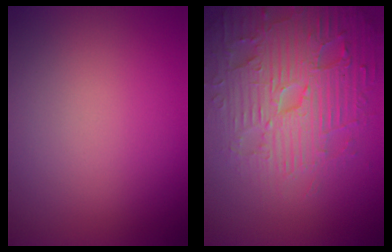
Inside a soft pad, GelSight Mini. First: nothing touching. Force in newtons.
{"total": 6.0, "press": 5.9, "slide": 1.5}